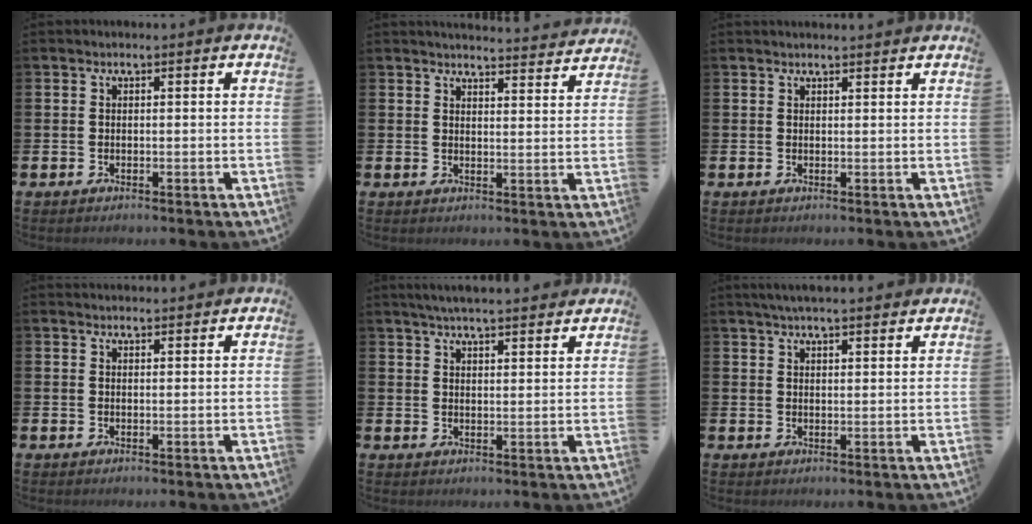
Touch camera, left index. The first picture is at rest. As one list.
[{"total": 3.8, "force": [3.8, 0.0, 0.1], "torque": [-0.003, -0.030, 0.067]}, {"total": 0.9, "force": [0.9, 0.1, 0.1], "torque": [0.005, -0.003, 0.015]}, {"total": 1.7, "force": [1.7, 0.3, -0.1], "torque": [0.006, -0.008, 0.029]}, {"total": 4.6, "force": [4.5, 0.0, 1.0], "torque": [-0.028, -0.020, 0.080]}, {"total": 3.7, "force": [3.6, 0.1, 1.0], "torque": [-0.028, -0.010, 0.065]}]